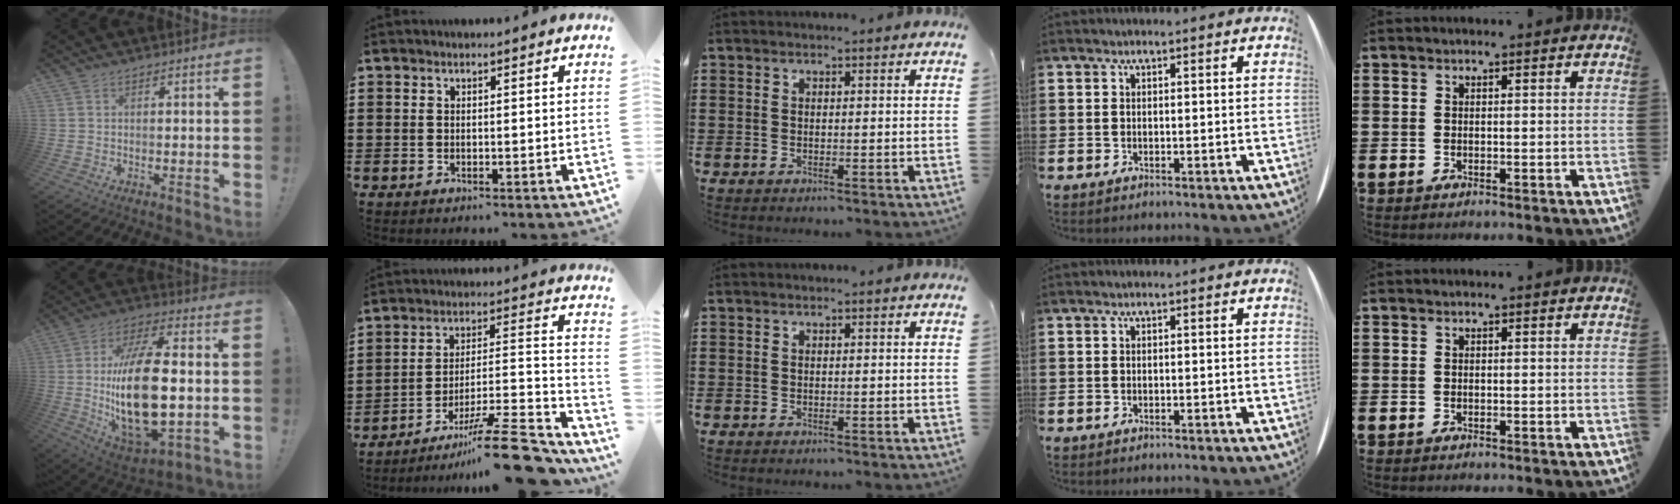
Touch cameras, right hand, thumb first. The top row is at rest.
{"thumb": {"total": 25.6, "force": [-0.5, 11.9, 22.7], "torque": [-0.447, -0.012, -0.008]}, "index": {"total": 14.5, "force": [-10.4, 3.1, 9.6], "torque": [-0.119, 0.046, -0.180]}}